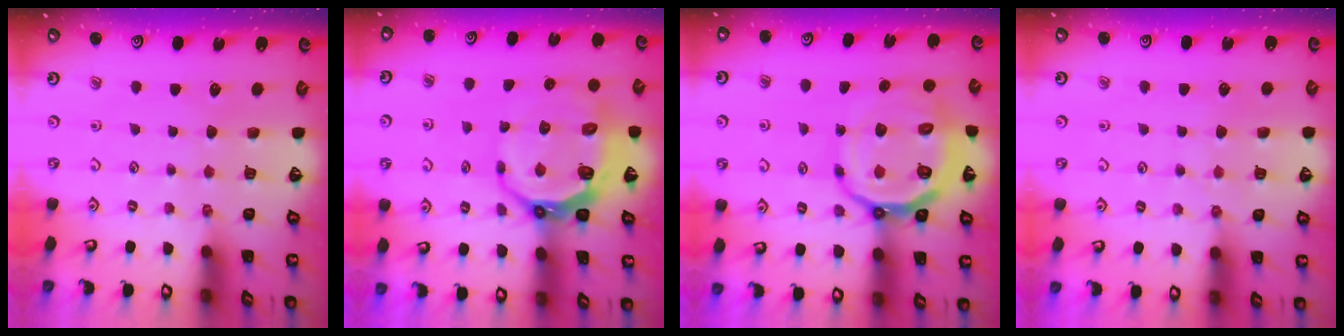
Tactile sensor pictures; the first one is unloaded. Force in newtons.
{"total": 13.1, "press": 12.3, "slide": 4.7}
{"total": 18.0, "press": 17.7, "slide": 3.1}
{"total": 3.9, "press": 3.8, "slide": 0.6}